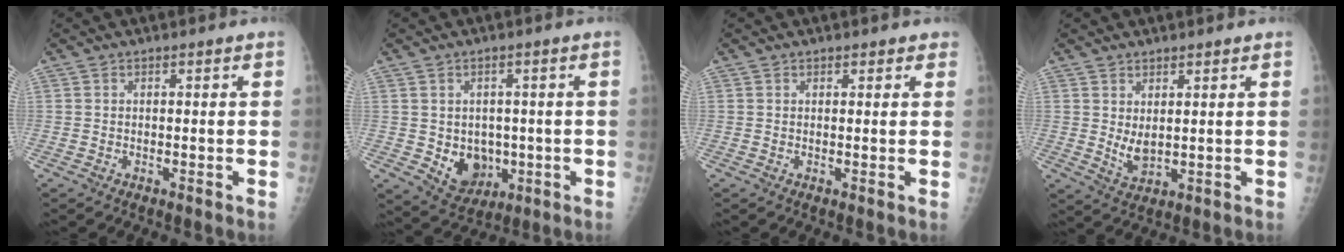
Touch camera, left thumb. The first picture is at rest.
{"total": 7.6, "force": [-1.0, 6.2, 4.3], "torque": [-0.029, -0.004, 0.004]}
{"total": 1.3, "force": [1.0, 0.8, 0.2], "torque": [0.015, -0.005, 0.007]}
{"total": 4.1, "force": [1.5, 2.2, 3.2], "torque": [-0.051, -0.021, 0.036]}